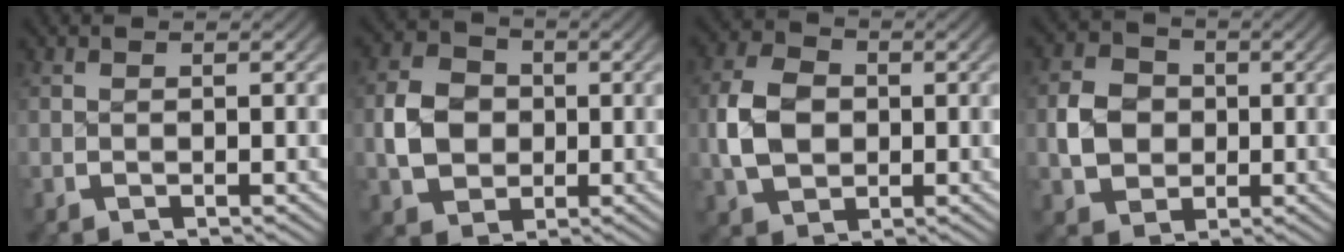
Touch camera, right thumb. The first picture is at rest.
{"total": 7.0, "force": [-0.5, 5.6, 4.2], "torque": [-0.091, -0.018, -0.002]}
{"total": 6.7, "force": [-0.2, 5.0, 4.5], "torque": [-0.099, -0.018, 0.008]}
{"total": 6.4, "force": [-0.4, 5.2, 3.6], "torque": [-0.078, -0.017, 0.000]}